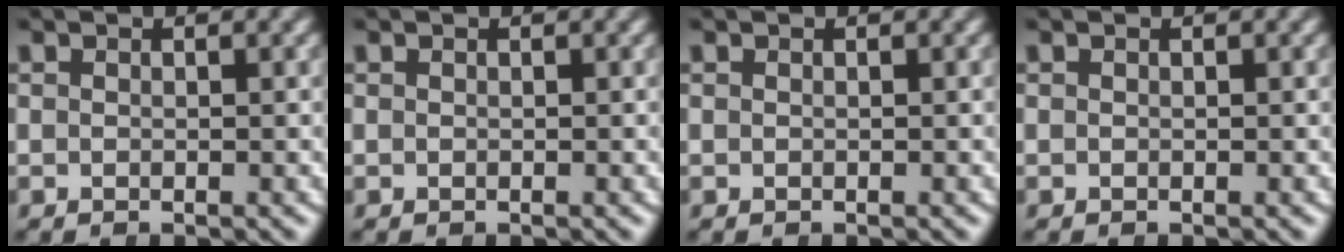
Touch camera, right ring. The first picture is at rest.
{"total": 0.0}
{"total": 0.0}
{"total": 0.0}